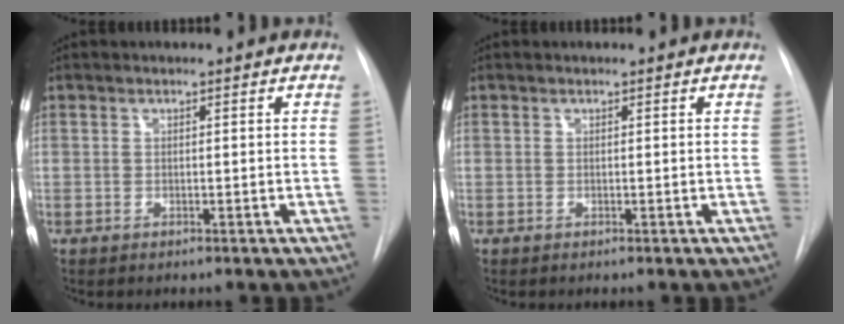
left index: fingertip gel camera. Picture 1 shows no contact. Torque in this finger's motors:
{"motor_torque": [-0.01, 0.00, 0.00, 0.00]}